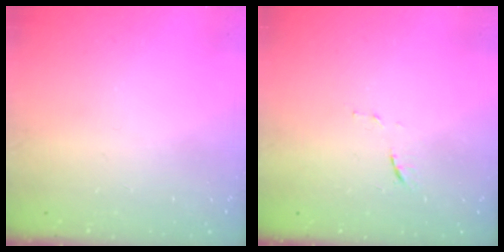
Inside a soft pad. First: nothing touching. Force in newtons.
{"total": 5.0, "press": 5.0, "slide": 0.6}